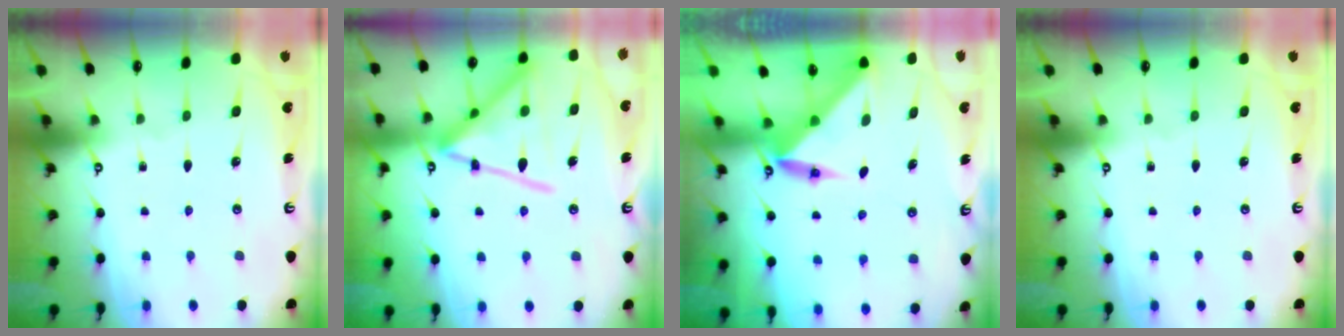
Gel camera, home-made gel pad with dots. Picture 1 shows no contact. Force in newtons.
{"total": 19.0, "press": 18.9, "slide": 1.6}
{"total": 4.2, "press": 4.2, "slide": 0.3}
{"total": 0.0}